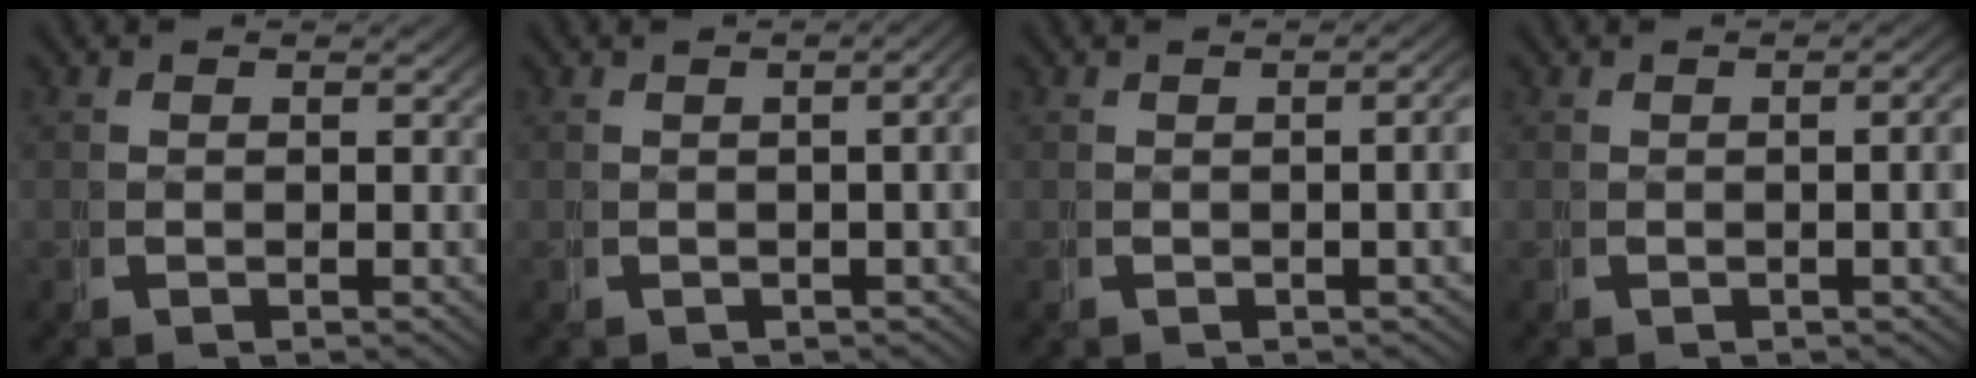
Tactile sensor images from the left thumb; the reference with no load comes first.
{"total": 3.7, "force": [0.1, 1.3, 3.5], "torque": [-0.034, 0.017, -0.005]}
{"total": 3.1, "force": [-0.1, 0.8, 3.0], "torque": [-0.033, 0.011, -0.004]}
{"total": 2.7, "force": [-0.1, 0.6, 2.7], "torque": [-0.032, 0.008, -0.004]}